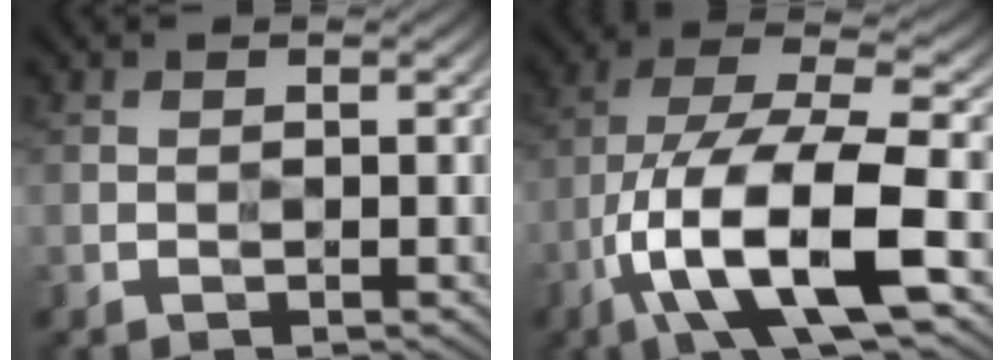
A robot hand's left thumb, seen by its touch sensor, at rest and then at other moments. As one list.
[{"total": 13.9, "force": [-6.1, 4.8, 11.5], "torque": [-0.228, -0.008, -0.110]}]